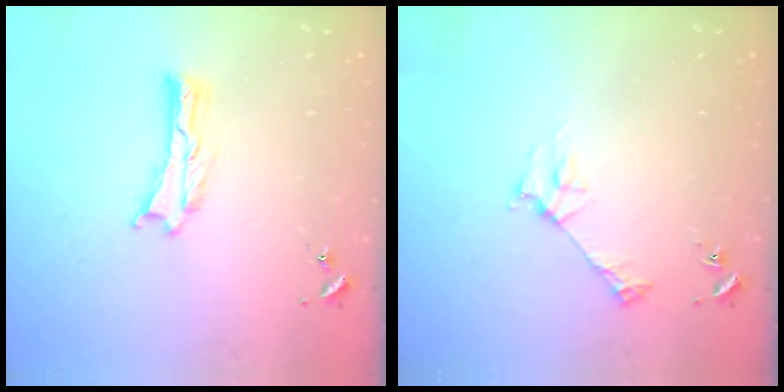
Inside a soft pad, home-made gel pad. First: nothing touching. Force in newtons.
{"total": 2.8, "press": 2.8, "slide": 0.3}